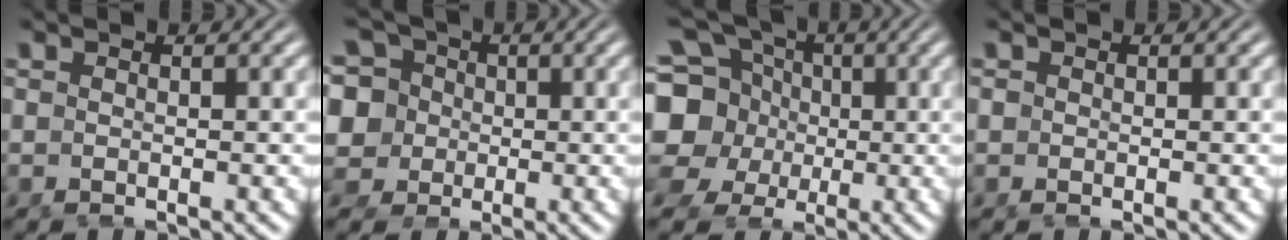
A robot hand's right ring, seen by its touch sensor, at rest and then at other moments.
{"total": 12.6, "force": [-0.6, 11.7, 4.6], "torque": [-0.129, -0.042, -0.010]}
{"total": 14.6, "force": [0.8, 12.9, 6.6], "torque": [-0.147, -0.040, 0.007]}
{"total": 0.9, "force": [0.0, 0.8, 0.3], "torque": [-0.014, -0.005, 0.002]}